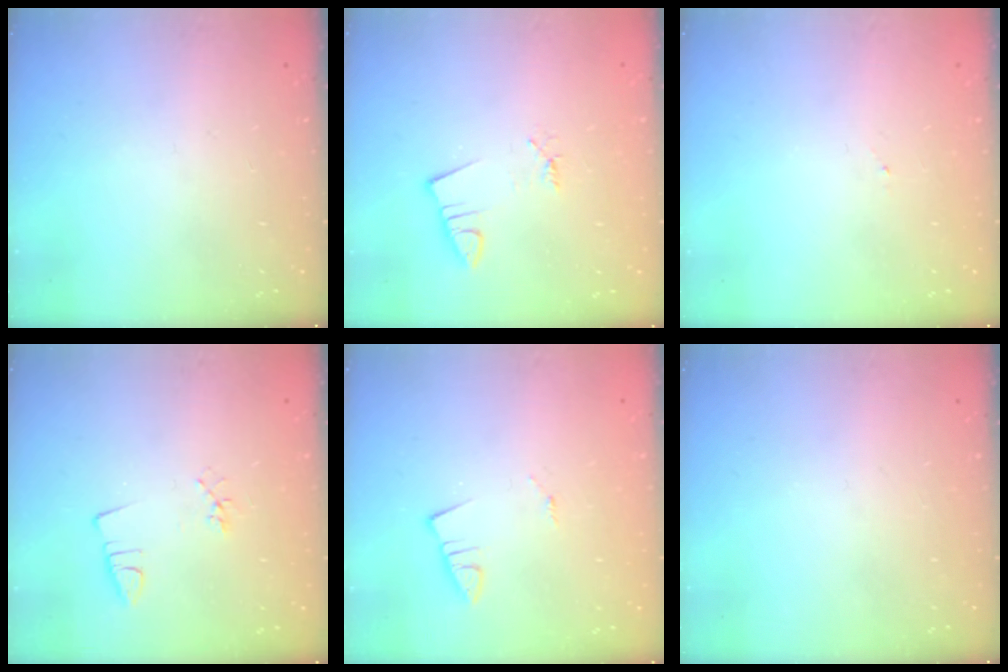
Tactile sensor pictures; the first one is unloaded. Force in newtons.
{"total": 1.1, "press": 1.1, "slide": 0.0}
{"total": 2.5, "press": 2.5, "slide": 0.1}
{"total": 2.3, "press": 1.9, "slide": 1.4}
{"total": 1.3, "press": 1.3, "slide": 0.1}
{"total": 0.0}